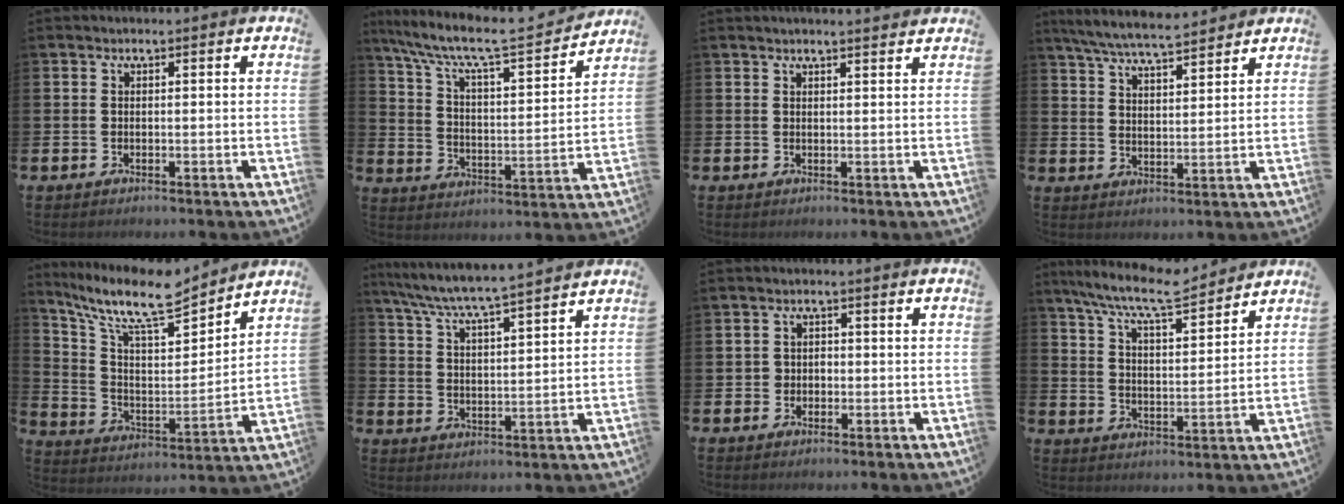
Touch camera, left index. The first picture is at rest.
{"total": 8.9, "force": [7.7, 1.7, 4.1], "torque": [-0.110, -0.055, 0.125]}
{"total": 1.6, "force": [1.6, -0.1, 0.2], "torque": [0.010, -0.012, 0.027]}
{"total": 6.7, "force": [6.3, 0.6, 2.1], "torque": [-0.059, -0.030, 0.113]}
{"total": 11.2, "force": [9.5, 2.5, 5.2], "torque": [-0.123, -0.065, 0.162]}
{"total": 6.8, "force": [6.6, 0.0, 1.7], "torque": [-0.059, -0.050, 0.112]}
{"total": 1.8, "force": [-0.3, 1.7, 0.3], "torque": [0.003, 0.002, -0.014]}
{"total": 9.0, "force": [8.2, 1.0, 3.6], "torque": [-0.095, -0.043, 0.145]}